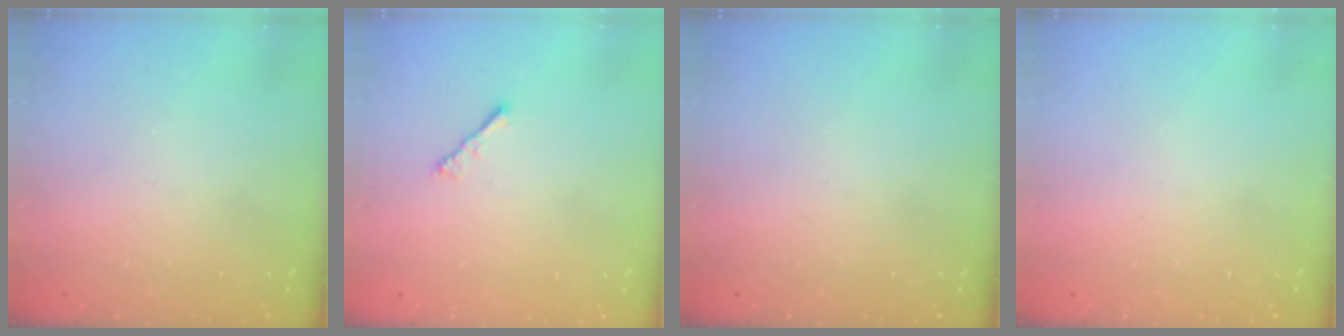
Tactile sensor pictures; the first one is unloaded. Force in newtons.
{"total": 2.2, "press": 2.1, "slide": 0.5}
{"total": 0.0}
{"total": 0.0}